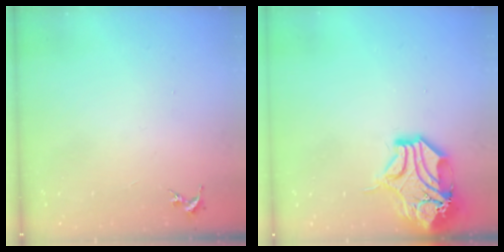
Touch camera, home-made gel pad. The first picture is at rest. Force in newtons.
{"total": 15.9, "press": 15.7, "slide": 2.2}